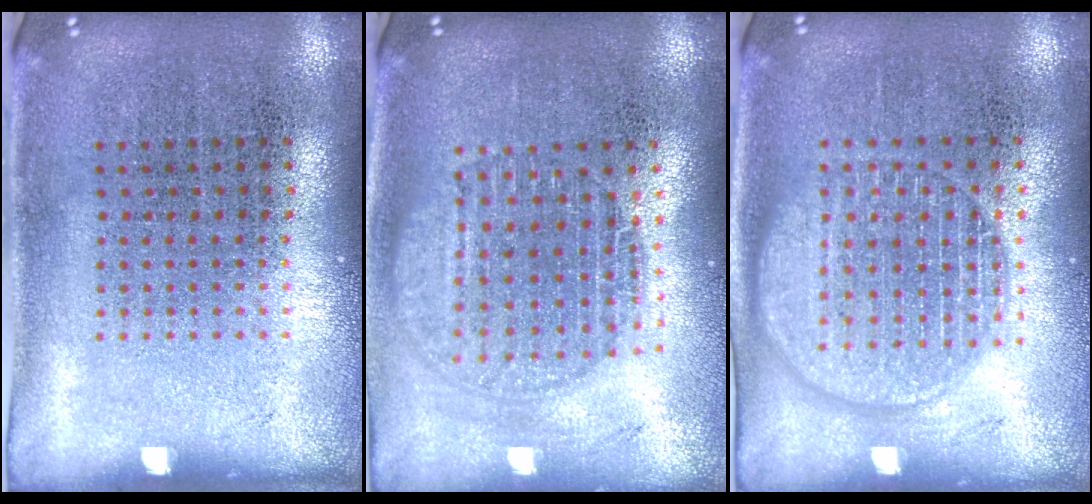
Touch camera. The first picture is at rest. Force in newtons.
{"total": 1.7, "press": 1.5, "slide": 0.9}
{"total": 1.8, "press": 1.8, "slide": 0.2}